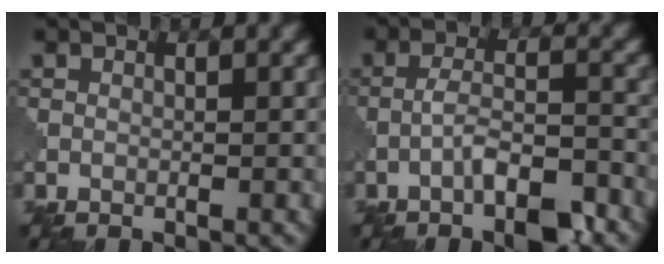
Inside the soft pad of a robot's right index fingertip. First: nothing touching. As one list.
[{"total": 5.0, "force": [-2.8, 1.3, 3.9], "torque": [-0.073, 0.003, -0.054]}]